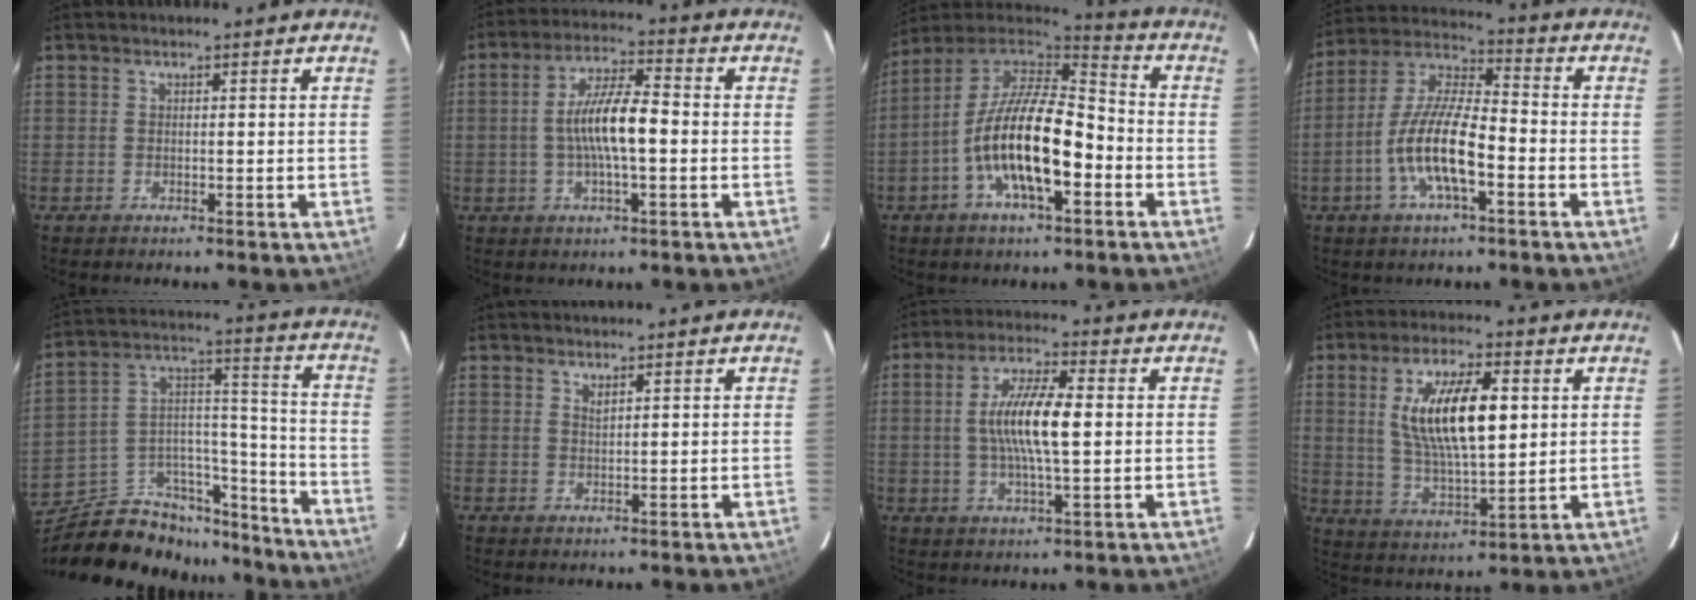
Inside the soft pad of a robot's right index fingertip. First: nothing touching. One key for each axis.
{"total": 9.5, "fx": -1.0, "fy": 2.1, "fz": 9.2, "tx": -0.173, "ty": 0.008, "tz": -0.019}
{"total": 18.2, "fx": -5.7, "fy": 6.8, "fz": 15.9, "tx": -0.304, "ty": -0.005, "tz": -0.113}
{"total": 13.1, "fx": -4.7, "fy": 3.8, "fz": 11.6, "tx": -0.240, "ty": -0.002, "tz": -0.091}
{"total": 20.4, "fx": -15.5, "fy": 10.8, "fz": 7.7, "tx": -0.152, "ty": 0.071, "tz": -0.223}
{"total": 1.0, "fx": 0.8, "fy": 0.1, "fz": 0.5, "tx": -0.010, "ty": 0.000, "tz": 0.015}
{"total": 10.4, "fx": 0.8, "fy": 2.3, "fz": 10.1, "tx": -0.192, "ty": 0.006, "tz": 0.014}
{"total": 14.5, "fx": 3.3, "fy": 4.8, "fz": 13.2, "tx": -0.246, "ty": 0.002, "tz": 0.067}